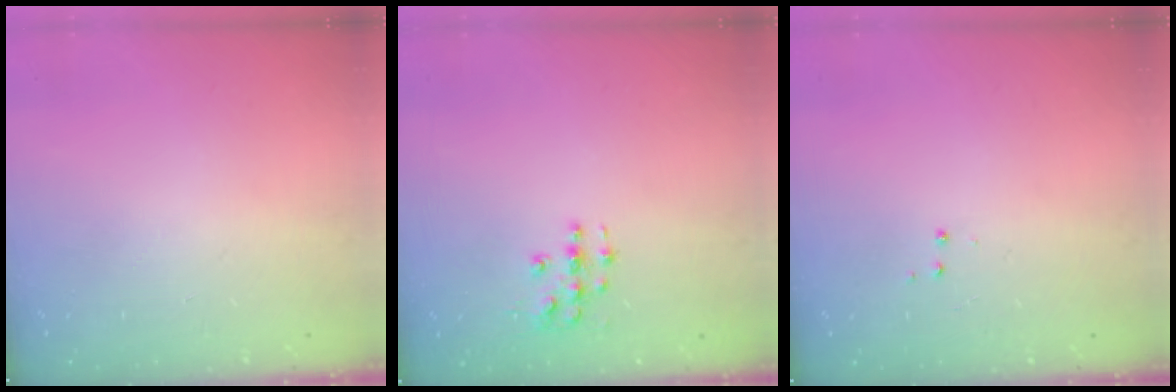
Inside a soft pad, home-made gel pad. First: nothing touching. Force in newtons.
{"total": 4.2, "press": 4.2, "slide": 0.1}
{"total": 2.9, "press": 2.8, "slide": 0.4}